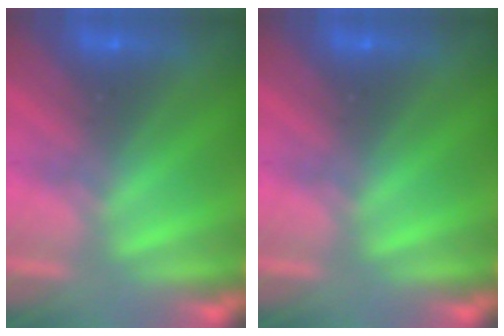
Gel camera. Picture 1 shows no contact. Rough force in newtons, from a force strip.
{"total": 0.0}